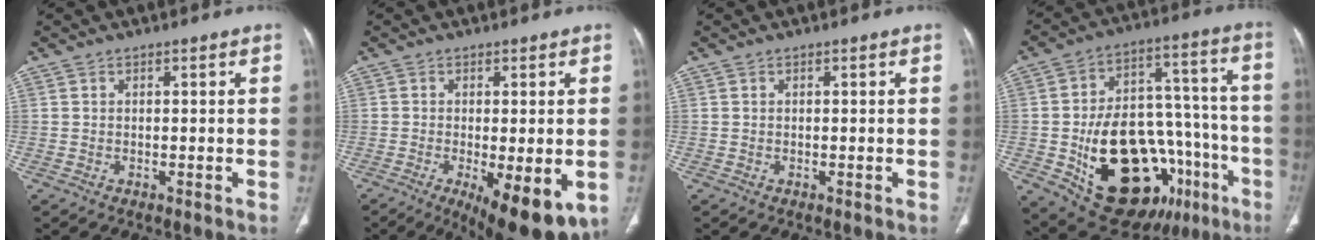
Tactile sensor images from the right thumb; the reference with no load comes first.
{"total": 12.8, "force": [-4.7, 4.2, 11.1], "torque": [-0.141, -0.019, -0.061]}
{"total": 0.0}
{"total": 30.0, "force": [-11.6, 16.7, 22.0], "torque": [-0.285, 0.059, -0.154]}